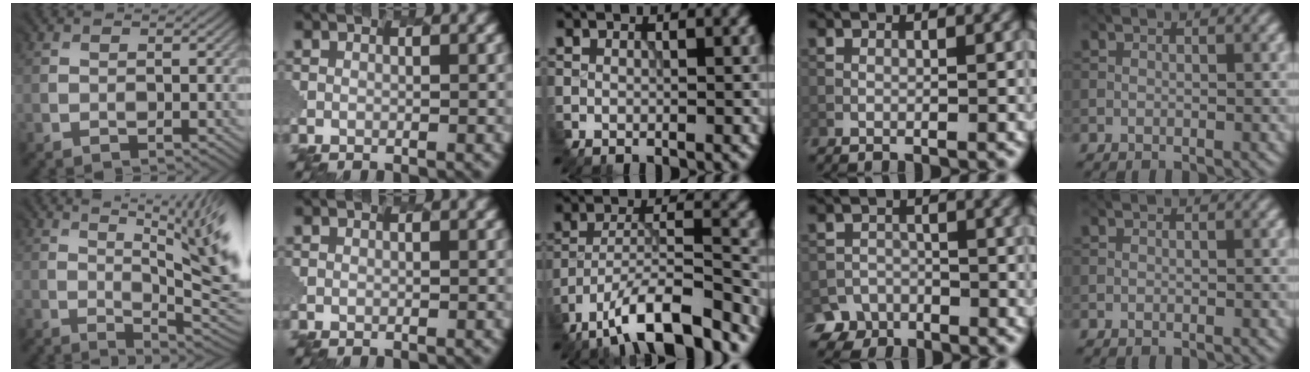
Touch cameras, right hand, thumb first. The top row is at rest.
{"thumb": {"total": 11.0, "force": [3.1, 2.4, 10.3], "torque": [-0.124, 0.033, 0.053]}, "middle": {"total": 10.6, "force": [-8.1, 2.8, 6.1], "torque": [-0.100, 0.007, -0.146]}, "ring": {"total": 4.5, "force": [-3.5, 2.8, 0.3], "torque": [0.013, 0.000, -0.052]}}